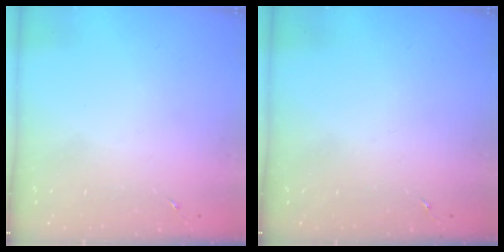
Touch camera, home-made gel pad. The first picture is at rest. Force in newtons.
{"total": 0.0}